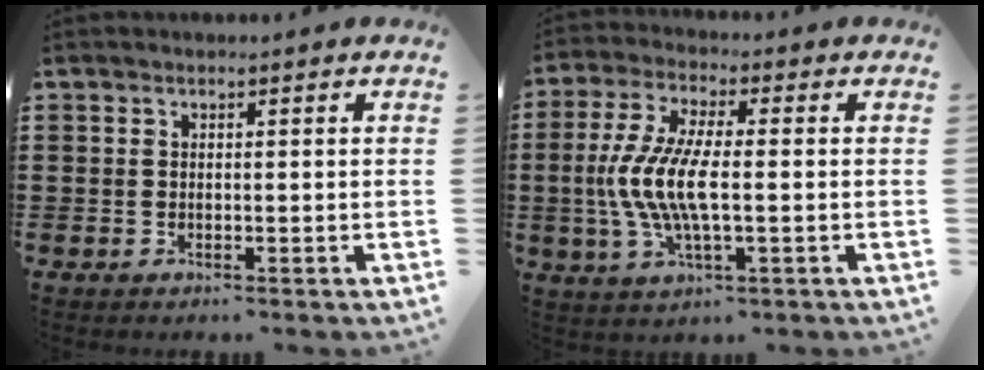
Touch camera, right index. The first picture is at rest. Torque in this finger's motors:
{"motor_torque": [2.14, 0.00, 1.05, 0.21]}